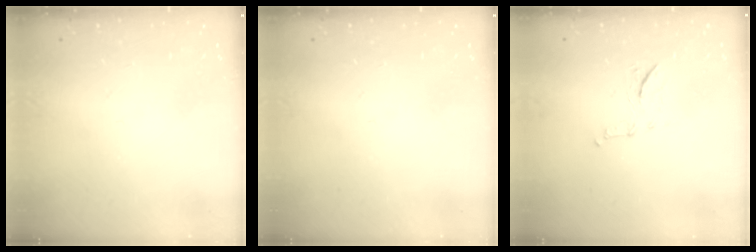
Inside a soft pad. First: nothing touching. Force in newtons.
{"total": 0.0}
{"total": 7.2, "press": 7.0, "slide": 1.5}